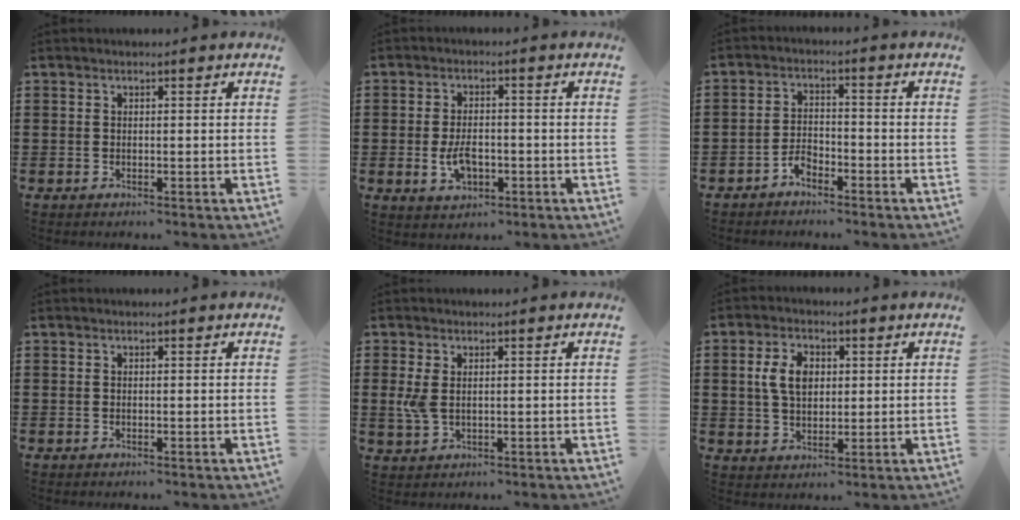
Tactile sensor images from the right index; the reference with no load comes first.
{"total": 4.7, "force": [-1.3, 2.8, 3.5], "torque": [-0.077, 0.002, -0.025]}
{"total": 2.9, "force": [-2.5, 1.3, 0.9], "torque": [-0.022, 0.008, -0.051]}
{"total": 0.0}
{"total": 3.6, "force": [0.5, 2.0, 2.9], "torque": [-0.082, -0.002, 0.002]}
{"total": 5.8, "force": [1.1, 3.8, 4.3], "torque": [-0.101, 0.012, 0.014]}